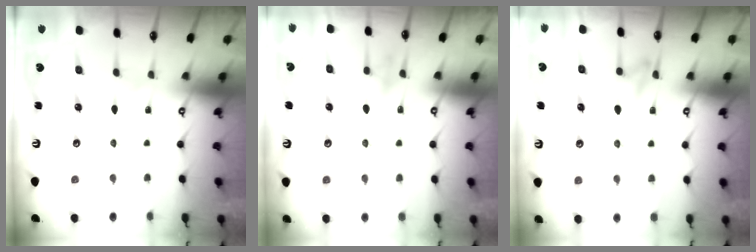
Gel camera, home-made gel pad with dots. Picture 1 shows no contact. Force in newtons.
{"total": 7.2, "press": 7.2, "slide": 1.0}
{"total": 6.8, "press": 6.4, "slide": 2.2}